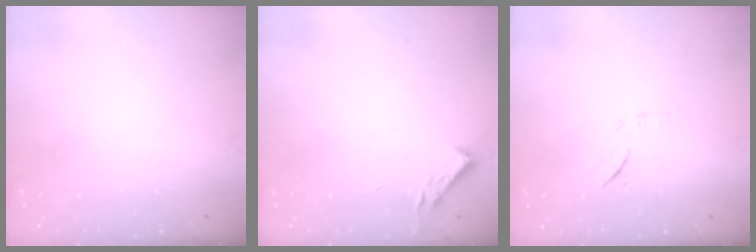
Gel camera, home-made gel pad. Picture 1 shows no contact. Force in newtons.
{"total": 2.7, "press": 2.7, "slide": 0.4}
{"total": 8.7, "press": 8.7, "slide": 0.3}